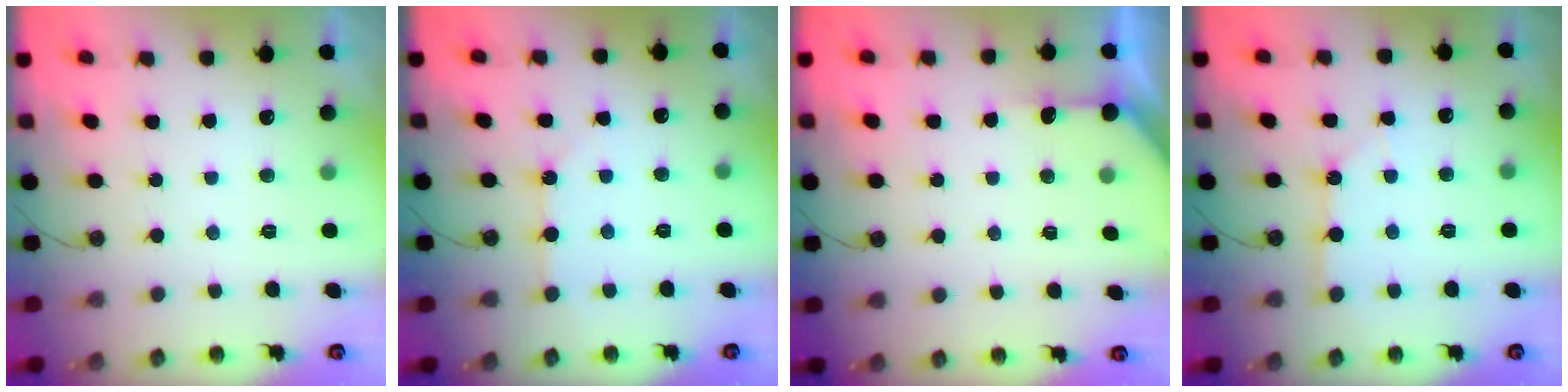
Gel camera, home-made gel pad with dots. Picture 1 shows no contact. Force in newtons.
{"total": 2.7, "press": 2.7, "slide": 0.4}
{"total": 3.5, "press": 3.5, "slide": 0.4}
{"total": 2.2, "press": 2.2, "slide": 0.4}